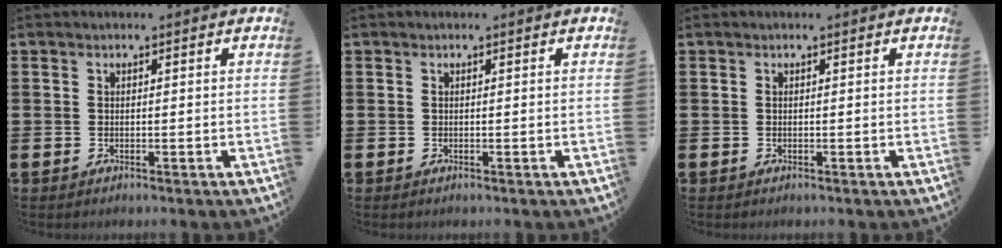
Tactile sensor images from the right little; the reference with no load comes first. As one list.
[{"total": 0.0}, {"total": 0.0}]